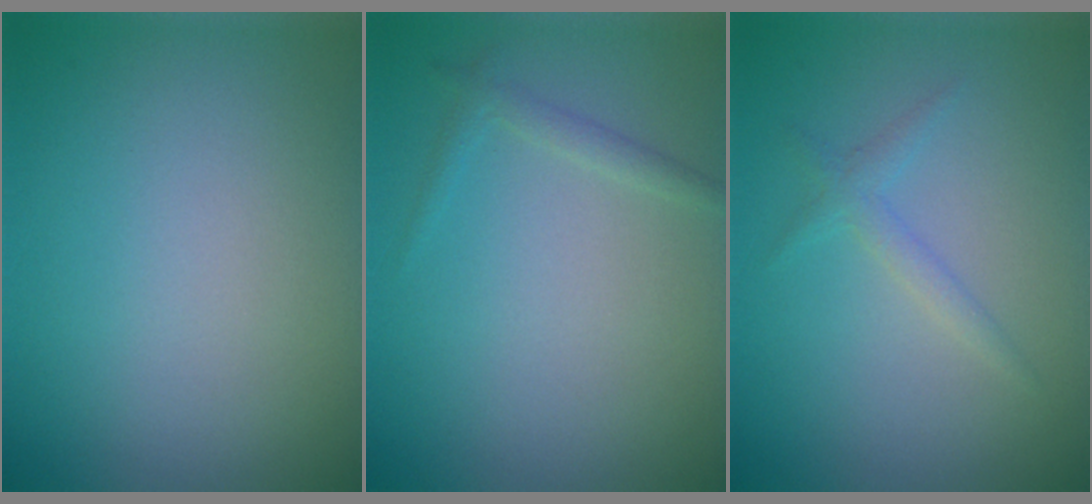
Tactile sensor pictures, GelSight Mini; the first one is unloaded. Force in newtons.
{"total": 1.0, "press": 1.0, "slide": 0.0}
{"total": 1.3, "press": 1.3, "slide": 0.0}